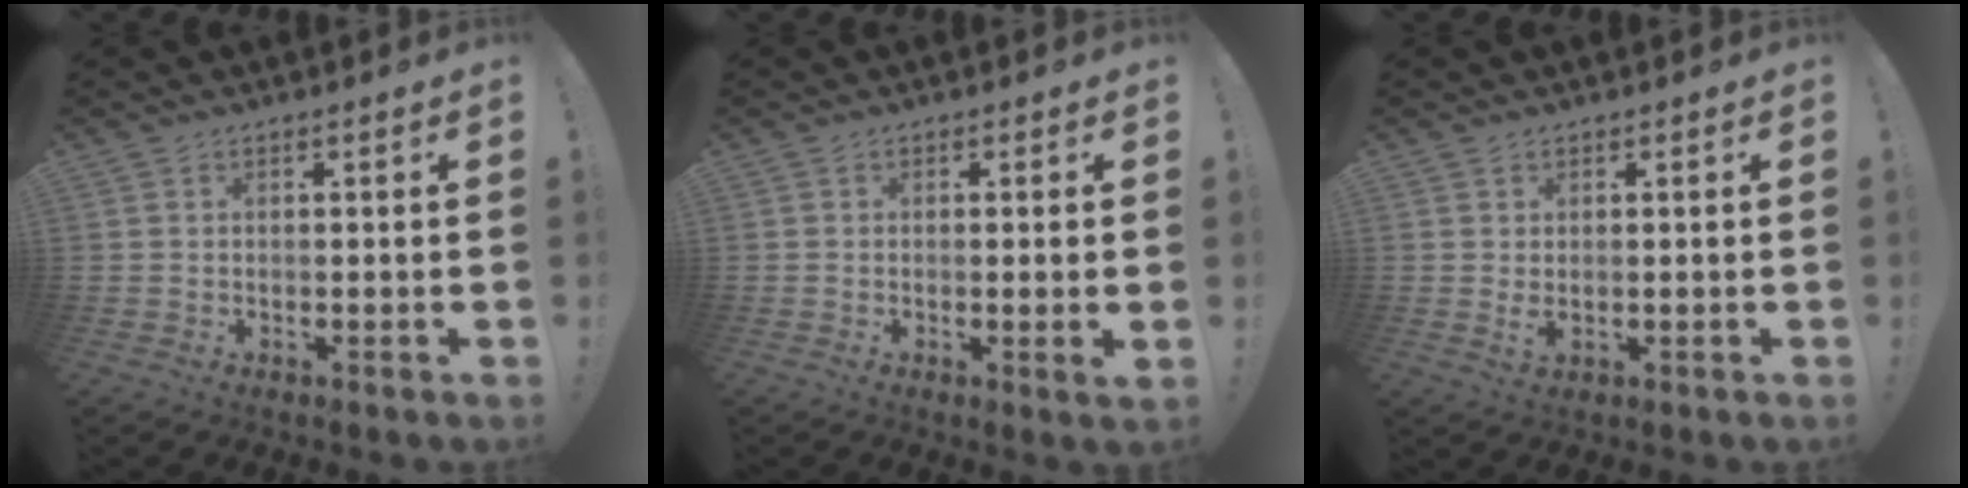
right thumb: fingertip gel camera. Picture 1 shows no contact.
{"total": 2.4, "force": [0.2, -0.6, 2.4], "torque": [-0.035, -0.009, 0.002]}
{"total": 2.1, "force": [0.7, 1.1, 1.7], "torque": [-0.019, -0.005, 0.012]}